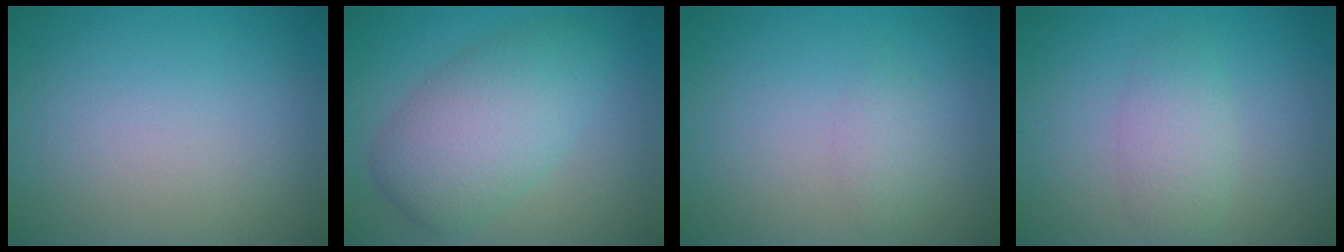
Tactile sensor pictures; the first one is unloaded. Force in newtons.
{"total": 6.3, "press": 6.3, "slide": 0.4}
{"total": 1.3, "press": 1.3, "slide": 0.0}
{"total": 2.5, "press": 2.5, "slide": 0.2}